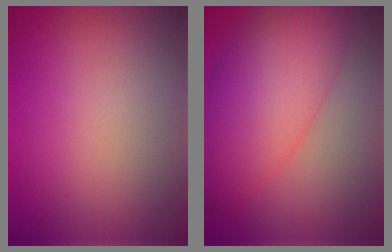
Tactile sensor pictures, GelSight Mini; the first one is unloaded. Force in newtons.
{"total": 8.7, "press": 8.7, "slide": 0.1}